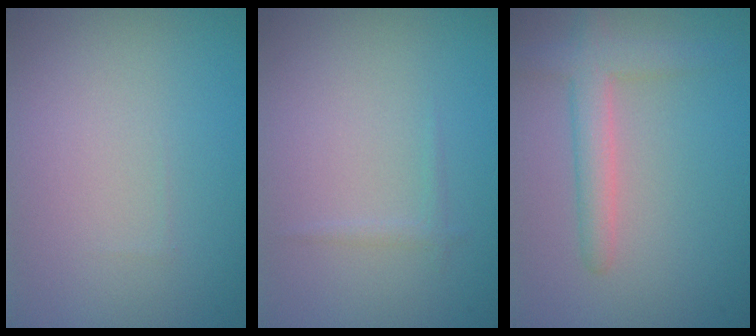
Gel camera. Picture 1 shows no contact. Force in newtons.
{"total": 0.6, "press": 0.6, "slide": 0.0}
{"total": 3.3, "press": 3.3, "slide": 0.2}